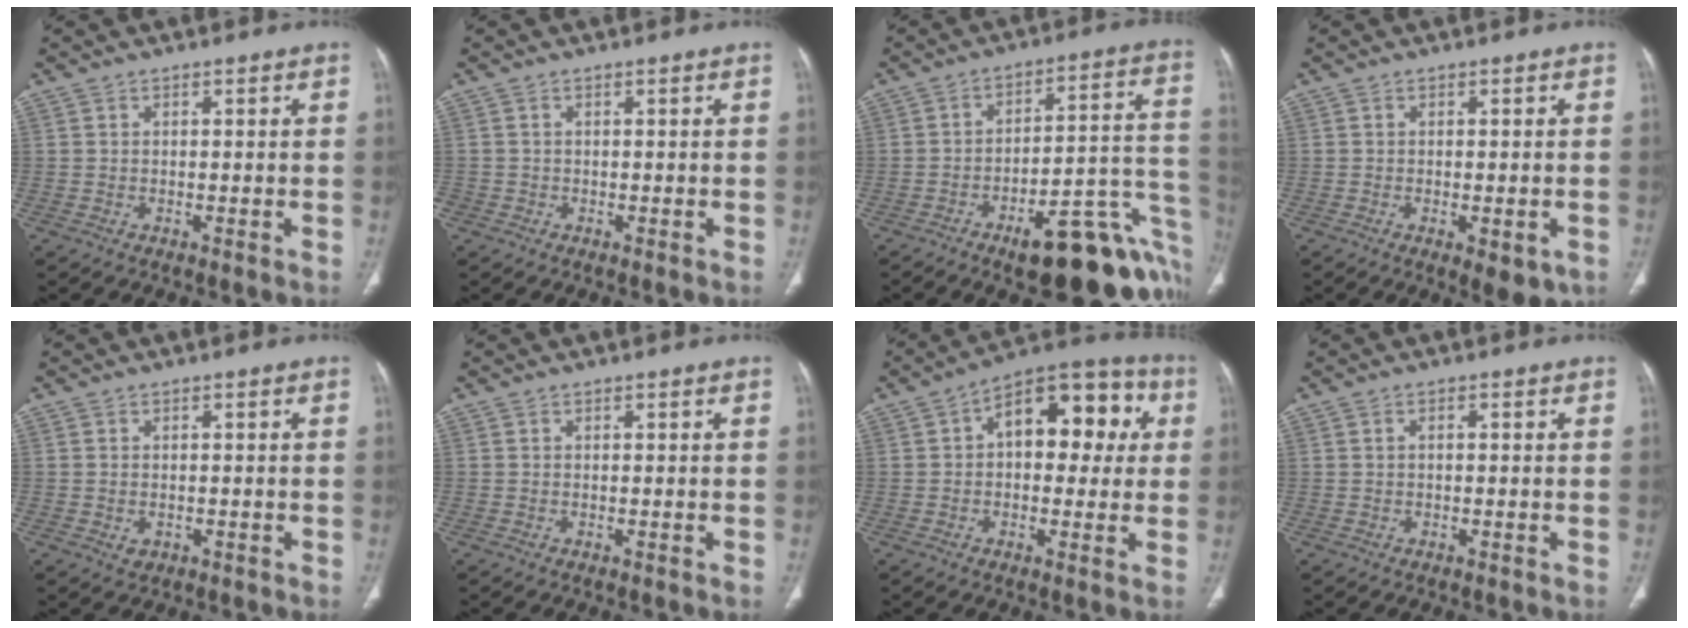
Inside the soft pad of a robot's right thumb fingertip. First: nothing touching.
{"total": 1.4, "force": [-0.5, 1.2, 0.4], "torque": [-0.005, 0.004, -0.009]}
{"total": 23.2, "force": [-10.8, 7.9, 19.0], "torque": [-0.161, 0.076, -0.140]}
{"total": 5.8, "force": [-2.3, 2.3, 4.8], "torque": [-0.059, 0.000, -0.022]}
{"total": 1.7, "force": [-0.5, 1.3, 0.9], "torque": [-0.010, 0.003, -0.001]}
{"total": 0.0}
{"total": 16.1, "force": [3.1, 9.3, 12.8], "torque": [-0.127, 0.039, 0.037]}
{"total": 0.7, "force": [0.0, 0.4, 0.6], "torque": [-0.009, 0.004, -0.002]}